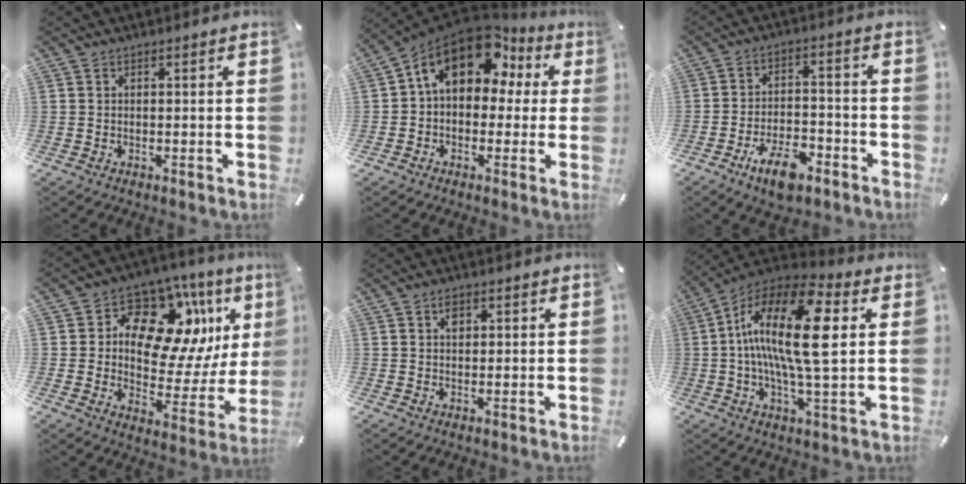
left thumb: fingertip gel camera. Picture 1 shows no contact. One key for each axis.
{"total": 15.0, "fx": 6.5, "fy": 9.9, "fz": 9.3, "tx": -0.163, "ty": -0.025, "tz": 0.115}
{"total": 10.2, "fx": -6.3, "fy": 4.8, "fz": 6.5, "tx": -0.121, "ty": 0.034, "tz": -0.111}
{"total": 16.3, "fx": 7.8, "fy": 10.9, "fz": 9.3, "tx": -0.126, "ty": -0.060, "tz": 0.138}
{"total": 1.9, "fx": 0.8, "fy": 1.2, "fz": 1.2, "tx": -0.010, "ty": -0.003, "tz": 0.010}
{"total": 21.0, "fx": 3.2, "fy": 7.0, "fz": 19.5, "tx": -0.403, "ty": -0.011, "tz": 0.043}